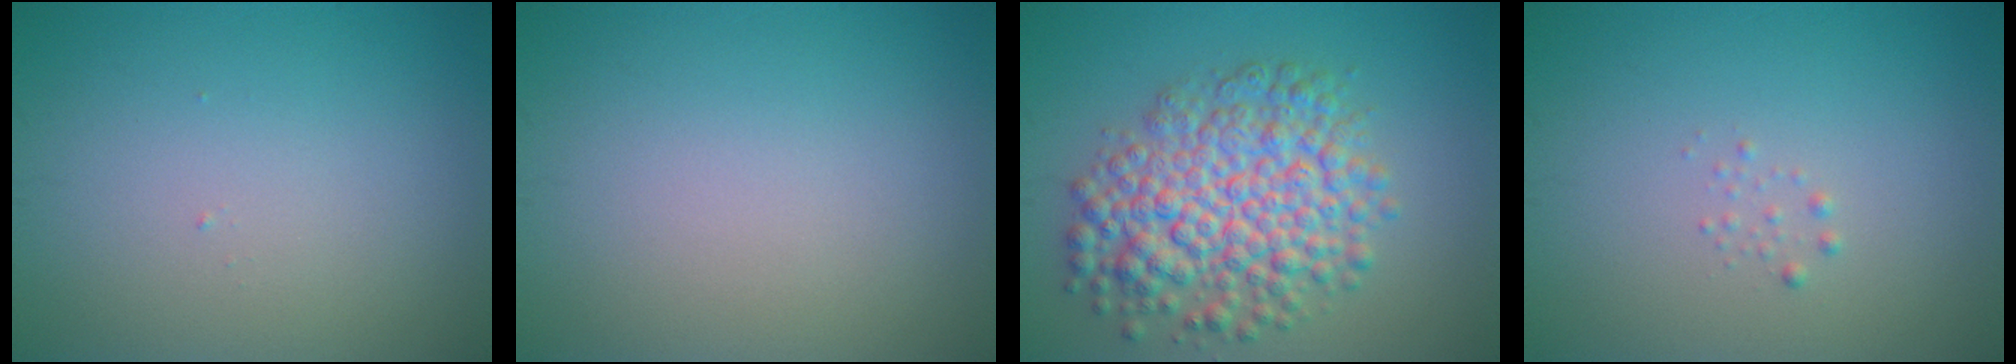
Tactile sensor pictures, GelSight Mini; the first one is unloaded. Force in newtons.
{"total": 0.0}
{"total": 8.0, "press": 8.0, "slide": 0.2}
{"total": 0.6, "press": 0.6, "slide": 0.0}